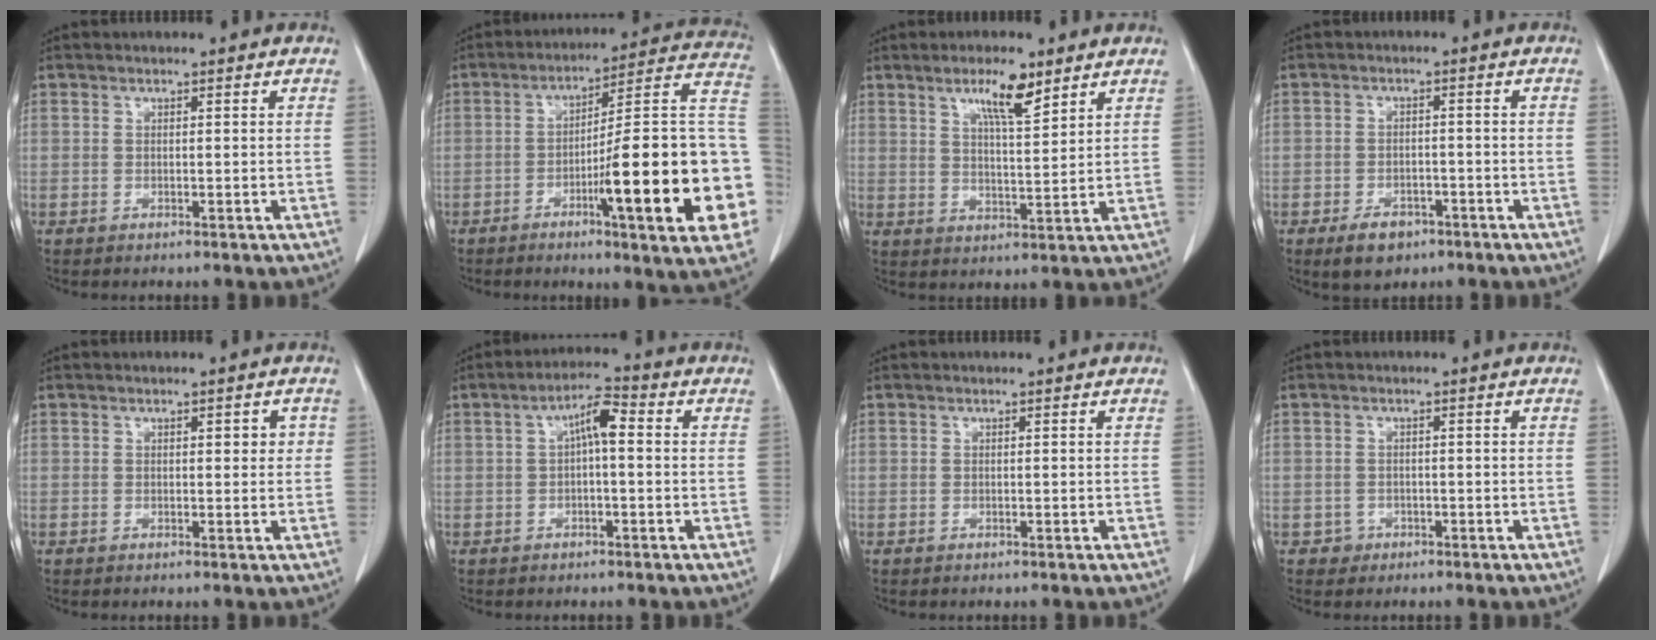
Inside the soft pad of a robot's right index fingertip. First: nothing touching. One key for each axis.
{"total": 23.6, "fx": -5.9, "fy": 1.8, "fz": 22.8, "tx": -0.225, "ty": 0.011, "tz": -0.084}
{"total": 6.7, "fx": 4.4, "fy": 1.1, "fz": 5.0, "tx": -0.089, "ty": -0.001, "tz": 0.075}
{"total": 4.9, "fx": -3.1, "fy": 2.8, "fz": 2.5, "tx": -0.042, "ty": 0.001, "tz": -0.043}
{"total": 2.1, "fx": 0.5, "fy": 1.0, "fz": 1.8, "tx": -0.017, "ty": 0.005, "tz": 0.005}
{"total": 5.0, "fx": 0.5, "fy": 1.2, "fz": 4.8, "tx": -0.084, "ty": 0.020, "tz": 0.006}
{"total": 0.0}
{"total": 1.6, "fx": -0.7, "fy": 1.4, "fz": -0.2, "tx": 0.010, "ty": 0.010, "tz": -0.010}